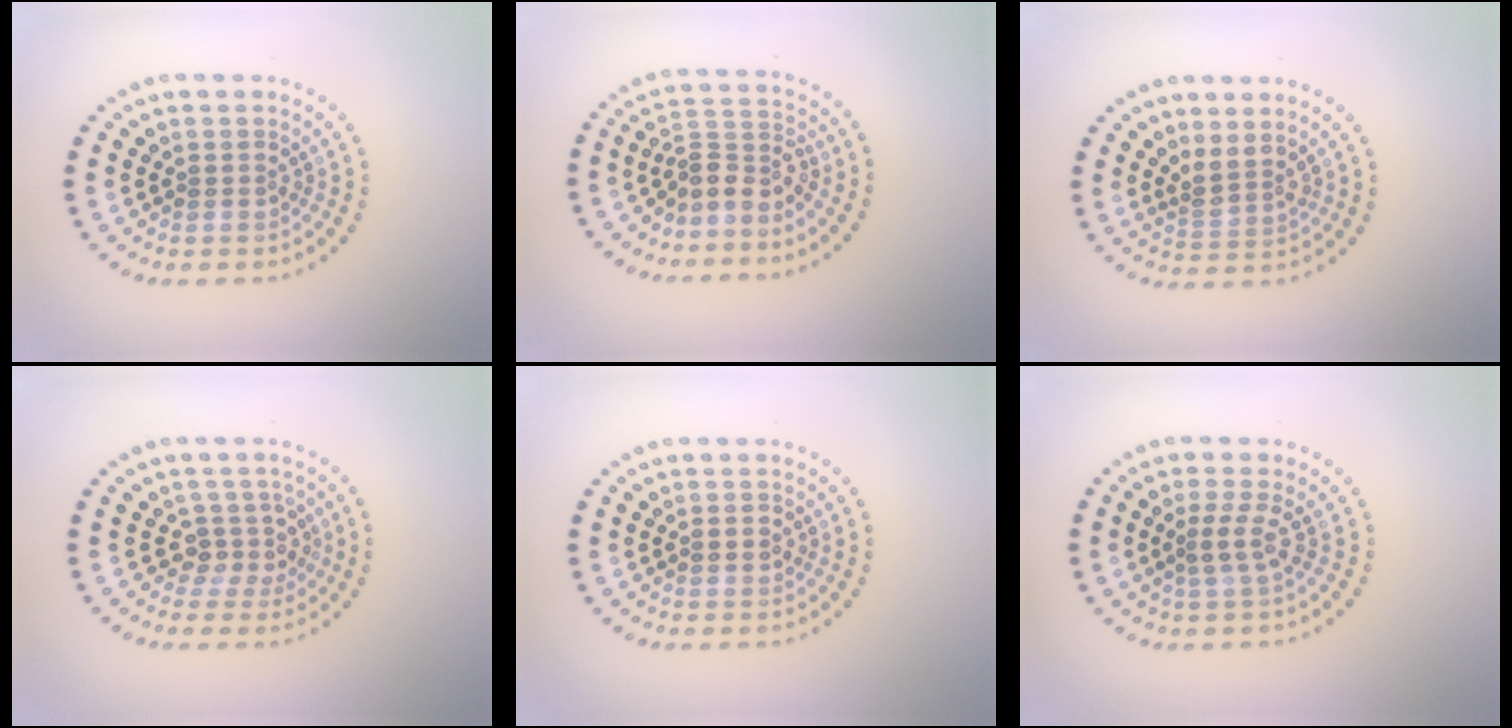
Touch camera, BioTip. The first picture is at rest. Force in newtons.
{"total": 3.1, "press": 2.2, "slide": 2.2}
{"total": 2.0, "press": 1.4, "slide": 1.4}
{"total": 2.5, "press": 1.9, "slide": 1.6}
{"total": 1.5, "press": 1.5, "slide": 0.1}
{"total": 1.9, "press": 1.4, "slide": 1.2}